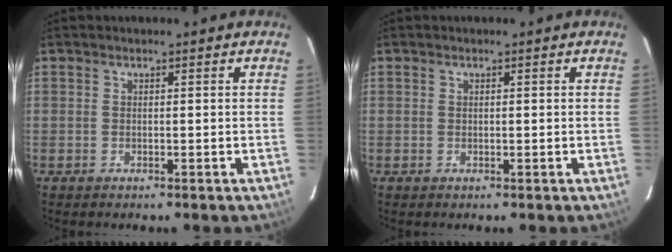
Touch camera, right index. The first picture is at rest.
{"total": 0.0}